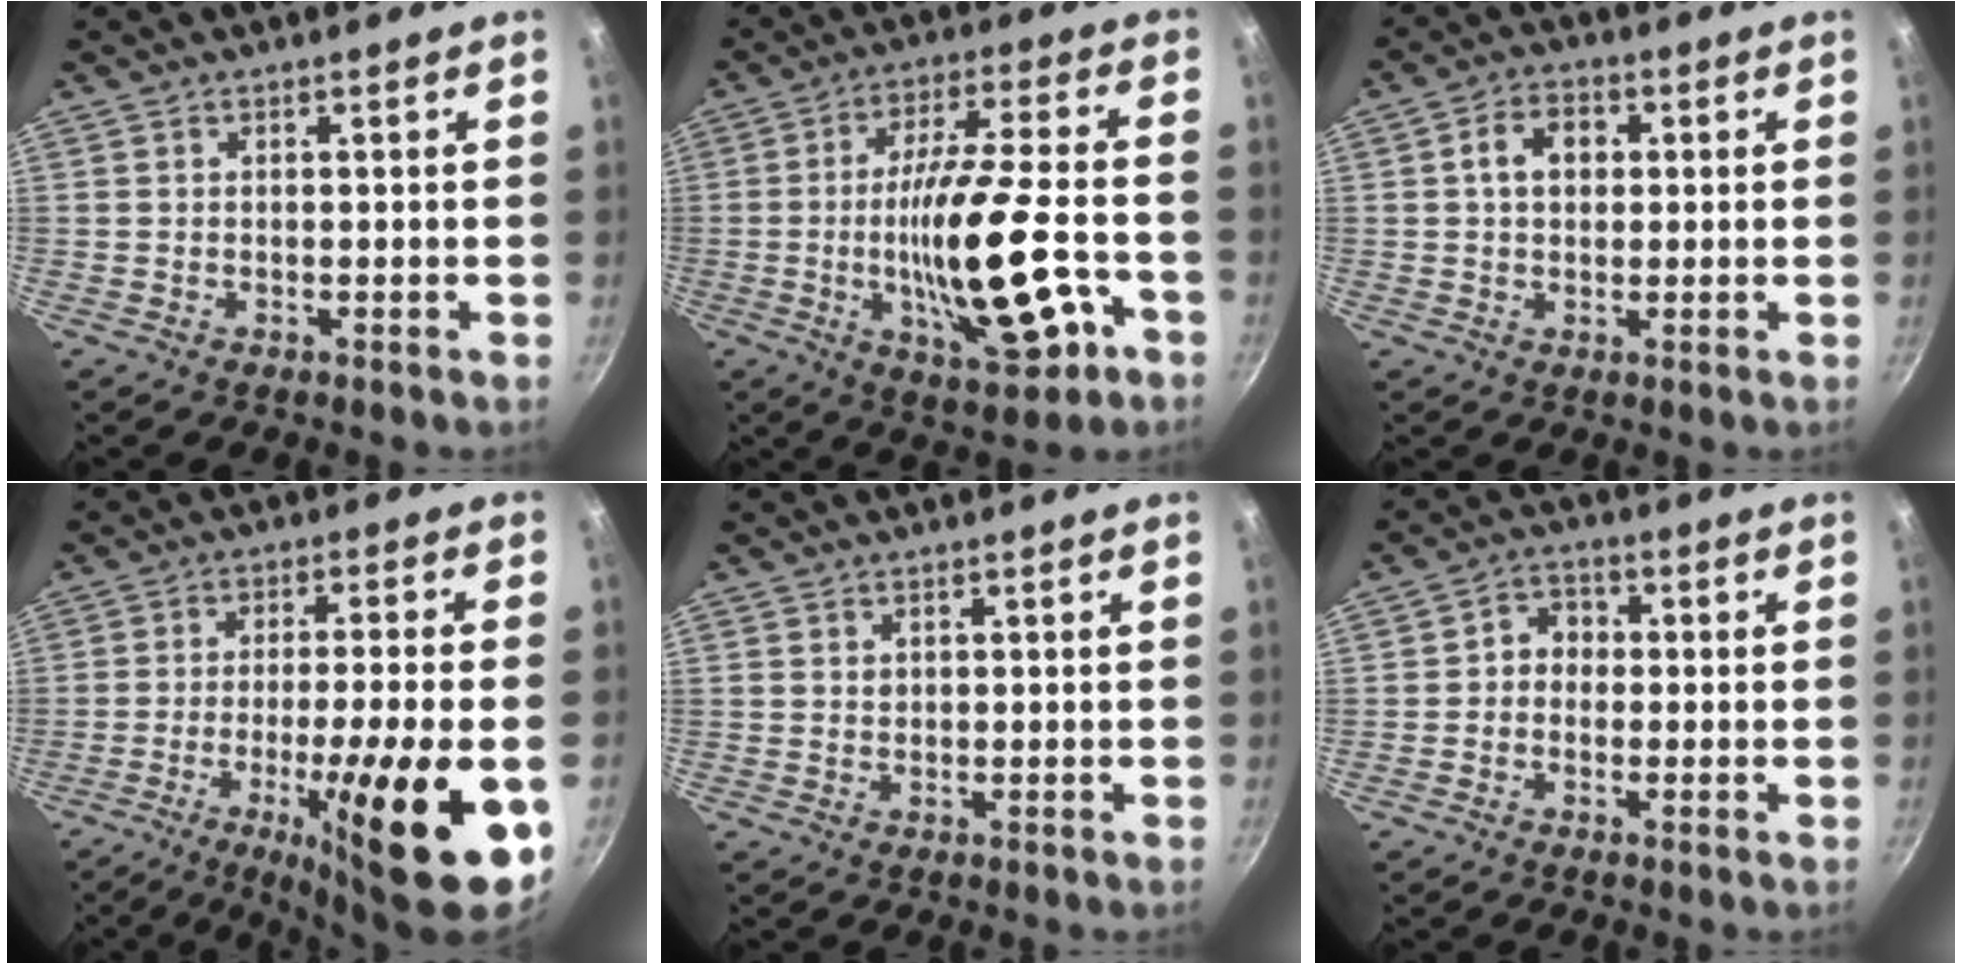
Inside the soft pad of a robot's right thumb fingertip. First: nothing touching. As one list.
[{"total": 19.4, "force": [-5.4, 5.7, 17.7], "torque": [-0.288, 0.018, -0.081]}, {"total": 6.1, "force": [1.1, 4.6, 3.9], "torque": [-0.042, 0.012, 0.009]}, {"total": 18.8, "force": [-6.8, 3.0, 17.3], "torque": [-0.255, 0.017, -0.102]}, {"total": 0.6, "force": [0.2, 0.5, 0.2], "torque": [-0.001, 0.002, 0.004]}, {"total": 4.1, "force": [-0.4, 3.6, 2.0], "torque": [-0.006, 0.015, -0.019]}]